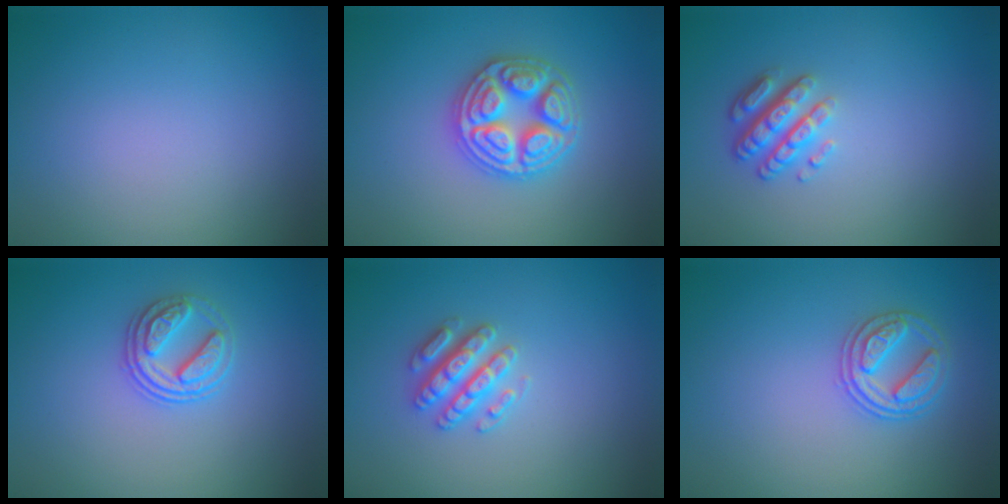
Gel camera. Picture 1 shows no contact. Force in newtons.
{"total": 4.9, "press": 4.8, "slide": 0.7}
{"total": 2.9, "press": 2.4, "slide": 1.7}
{"total": 2.7, "press": 2.5, "slide": 1.0}
{"total": 2.9, "press": 2.8, "slide": 0.6}
{"total": 2.7, "press": 2.6, "slide": 0.3}